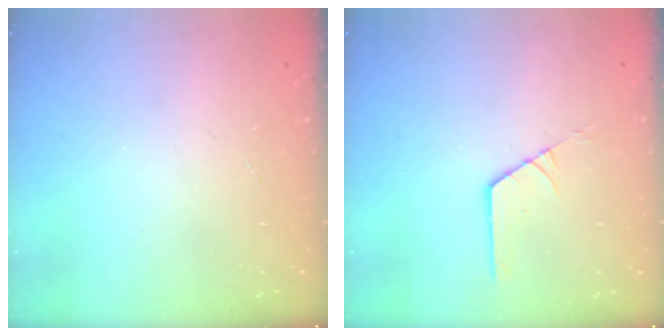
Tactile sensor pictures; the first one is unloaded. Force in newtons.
{"total": 1.3, "press": 1.3, "slide": 0.1}